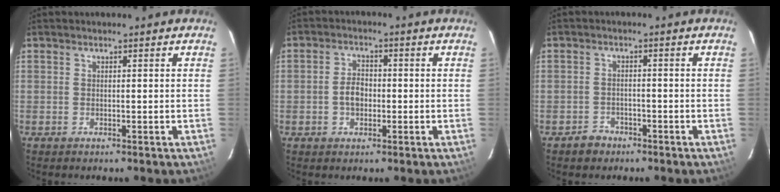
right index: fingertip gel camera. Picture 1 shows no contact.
{"total": 4.2, "force": [-0.9, 3.0, 2.8], "torque": [-0.054, 0.009, -0.014]}
{"total": 3.3, "force": [-2.3, 2.4, 0.4], "torque": [-0.012, 0.012, -0.032]}